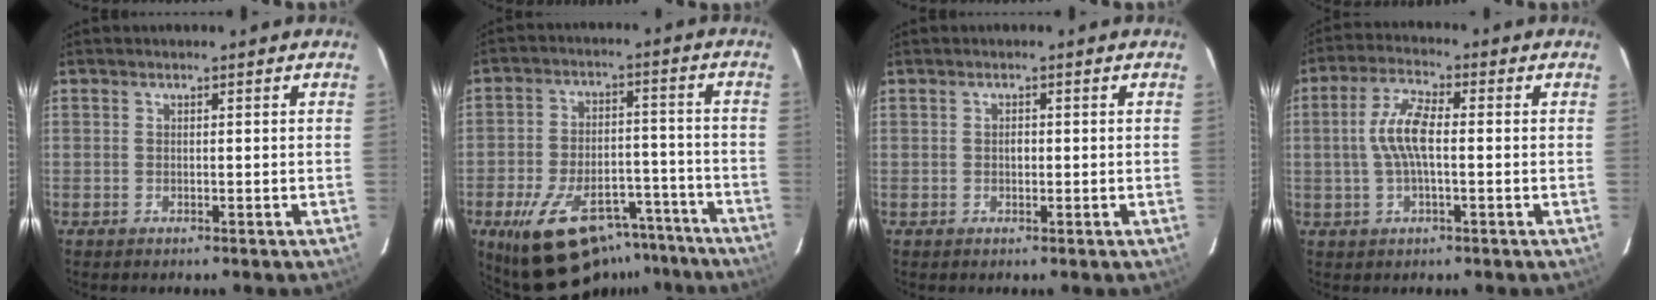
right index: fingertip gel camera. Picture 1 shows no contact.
{"total": 18.8, "force": [-14.0, 8.4, 9.2], "torque": [-0.170, 0.009, -0.186]}
{"total": 0.0}
{"total": 7.4, "force": [-0.1, 2.4, 7.0], "torque": [-0.143, 0.012, -0.003]}